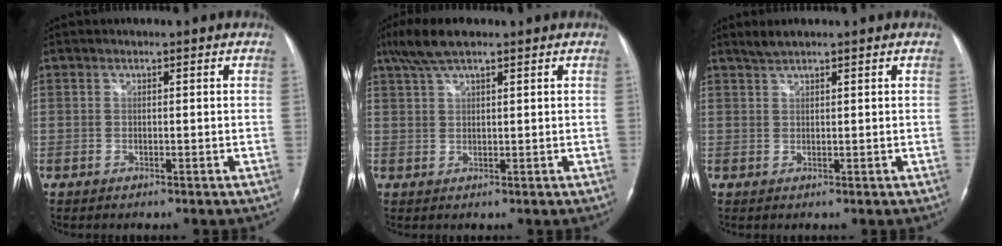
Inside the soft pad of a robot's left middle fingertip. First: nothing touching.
{"total": 5.7, "force": [4.1, 1.2, 3.8], "torque": [-0.085, 0.021, 0.077]}
{"total": 1.7, "force": [1.5, -0.1, 0.7], "torque": [-0.016, 0.006, 0.034]}